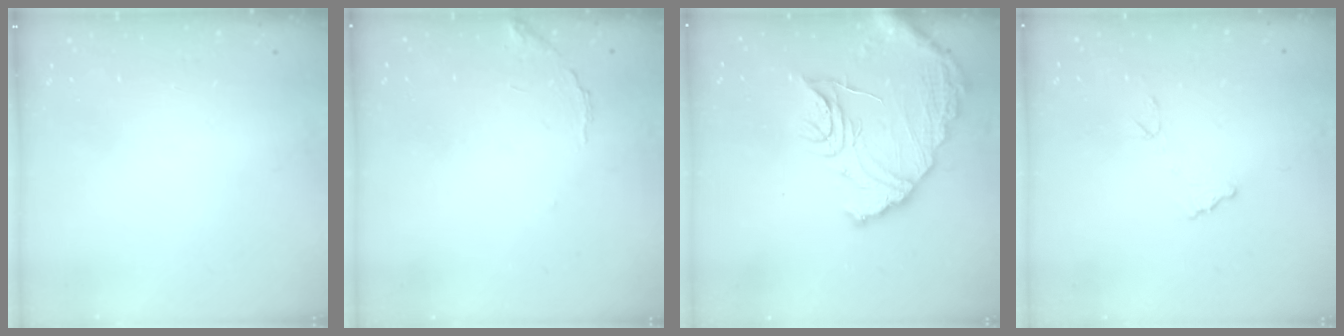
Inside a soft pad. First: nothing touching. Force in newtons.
{"total": 8.1, "press": 8.1, "slide": 0.4}
{"total": 14.9, "press": 14.8, "slide": 1.2}
{"total": 7.6, "press": 7.5, "slide": 0.5}